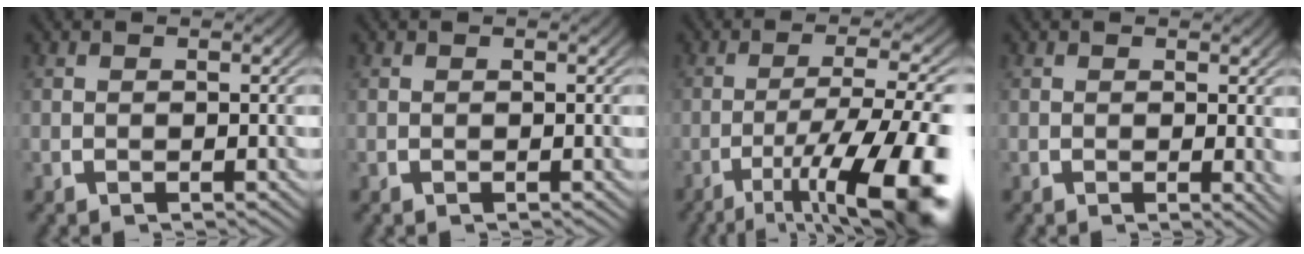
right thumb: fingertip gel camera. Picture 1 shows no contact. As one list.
[{"total": 0.0}, {"total": 12.7, "force": [-4.5, 5.1, 10.7], "torque": [-0.162, -0.035, -0.050]}, {"total": 1.0, "force": [0.3, 0.3, 1.0], "torque": [-0.008, -0.005, 0.004]}]